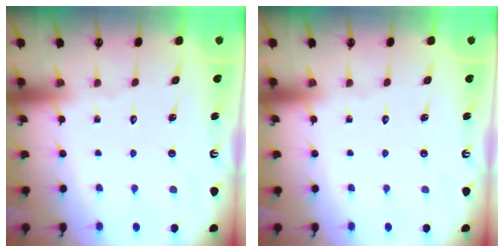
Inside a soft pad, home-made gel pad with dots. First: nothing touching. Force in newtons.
{"total": 0.0}